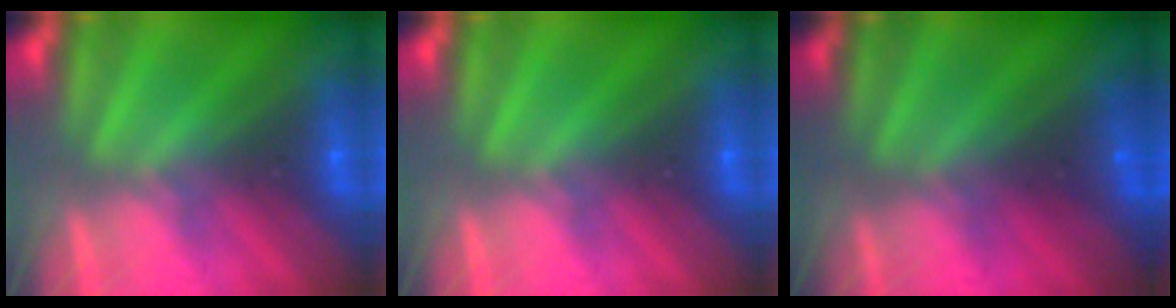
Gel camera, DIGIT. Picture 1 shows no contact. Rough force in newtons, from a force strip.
{"total": 0.0}
{"total": 1.4}